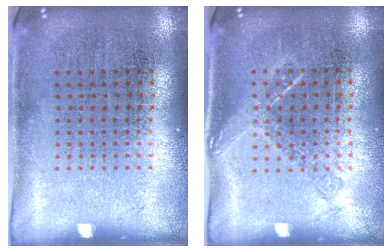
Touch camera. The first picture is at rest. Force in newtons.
{"total": 1.2, "press": 1.0, "slide": 0.6}